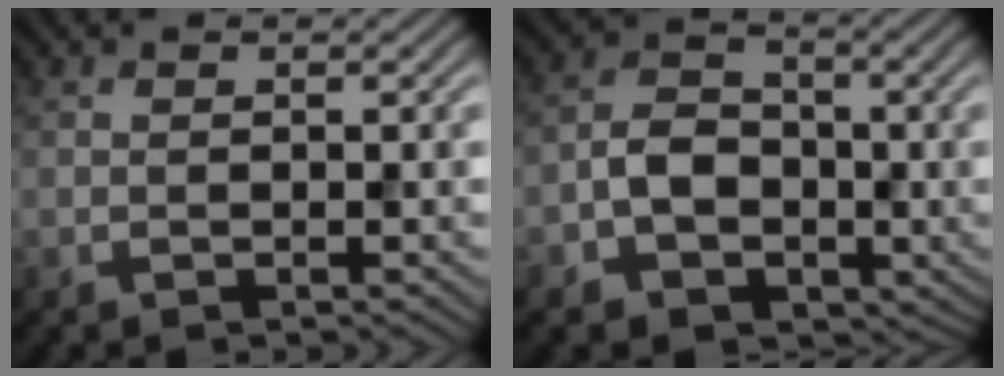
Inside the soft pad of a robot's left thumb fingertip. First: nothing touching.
{"total": 5.3, "force": [-1.8, 4.3, 2.5], "torque": [-0.040, -0.007, -0.035]}